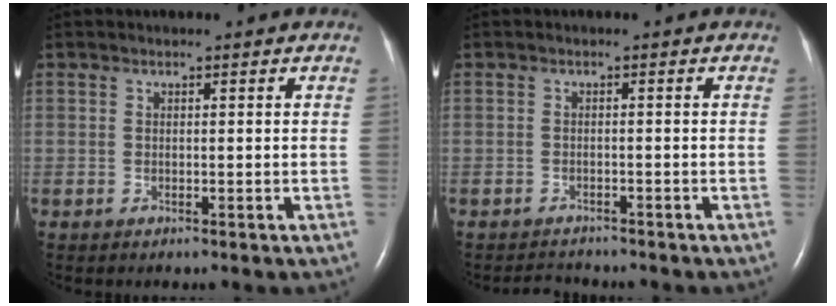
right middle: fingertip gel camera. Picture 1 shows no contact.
{"total": 2.3, "force": [-2.3, 0.4, -0.3], "torque": [0.001, -0.010, -0.035]}